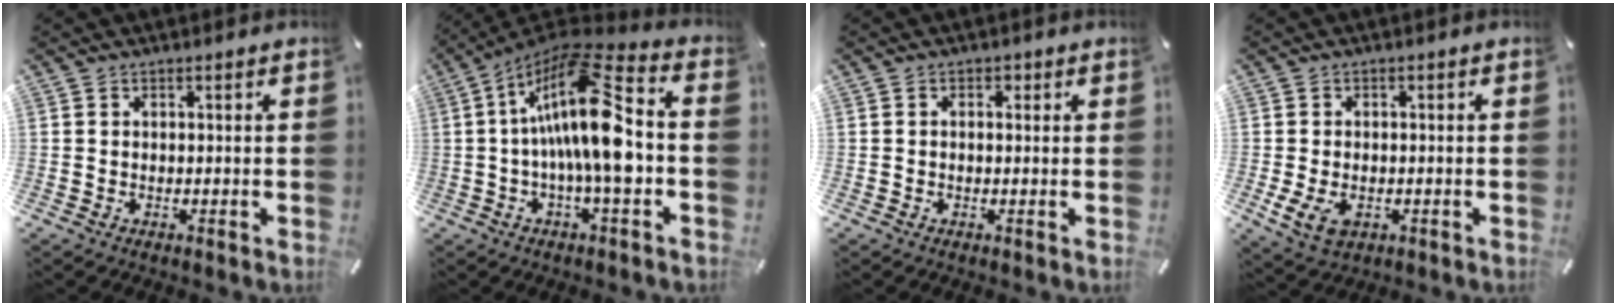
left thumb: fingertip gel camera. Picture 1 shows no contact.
{"total": 19.5, "force": [0.3, 6.1, 18.5], "torque": [-0.335, -0.008, -0.002]}
{"total": 1.0, "force": [0.2, 0.9, 0.4], "torque": [-0.010, 0.008, 0.001]}
{"total": 4.5, "force": [-1.2, 3.3, 2.7], "torque": [-0.057, -0.002, -0.025]}